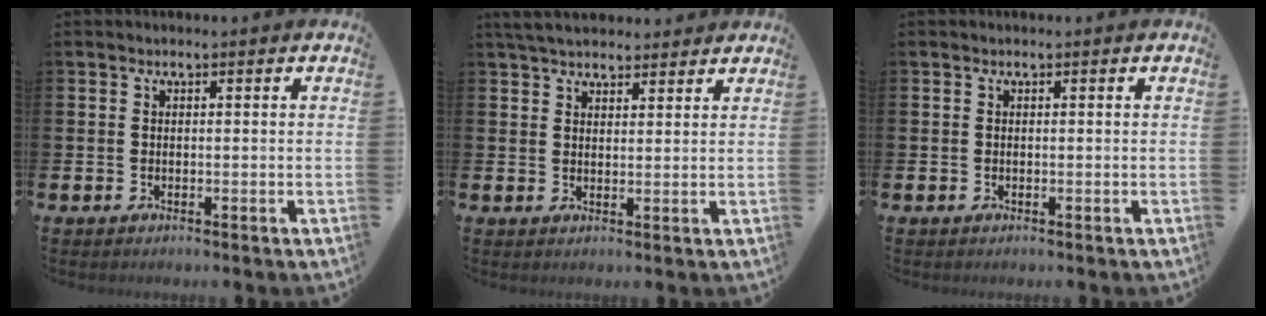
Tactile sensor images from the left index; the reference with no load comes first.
{"total": 4.3, "force": [4.0, 1.2, 0.9], "torque": [-0.021, -0.013, 0.074]}
{"total": 0.0}